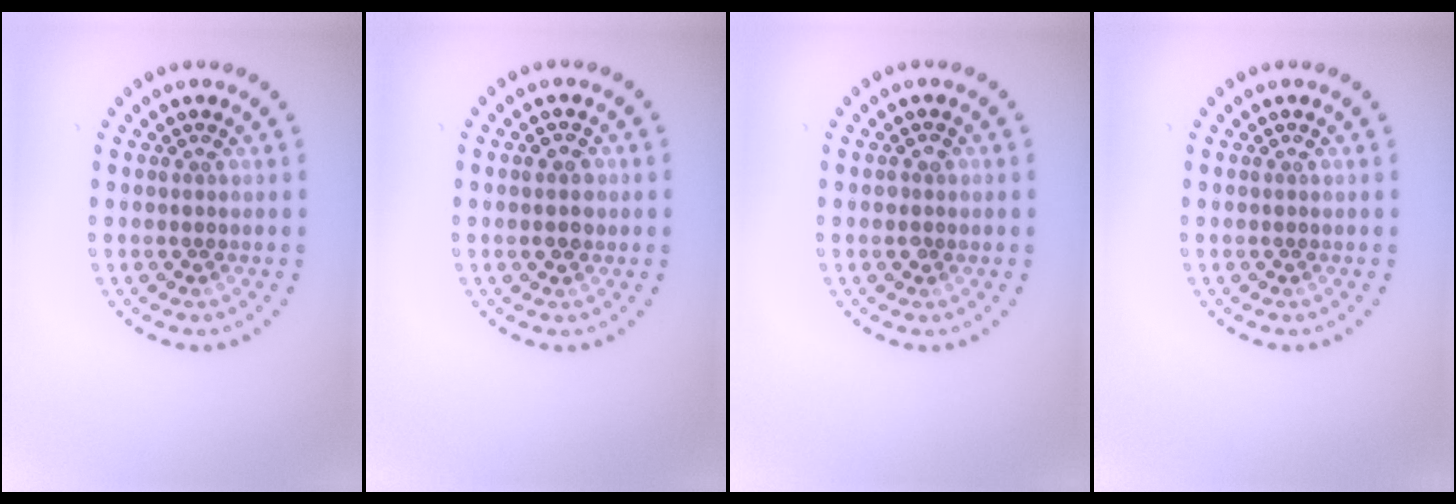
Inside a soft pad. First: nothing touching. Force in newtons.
{"total": 2.3, "press": 2.3, "slide": 0.1}
{"total": 1.1, "press": 1.0, "slide": 0.2}
{"total": 0.0}